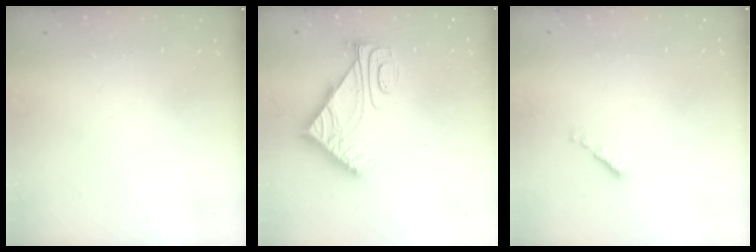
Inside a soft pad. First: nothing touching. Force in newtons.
{"total": 8.7, "press": 8.7, "slide": 0.8}
{"total": 0.7, "press": 0.5, "slide": 0.4}